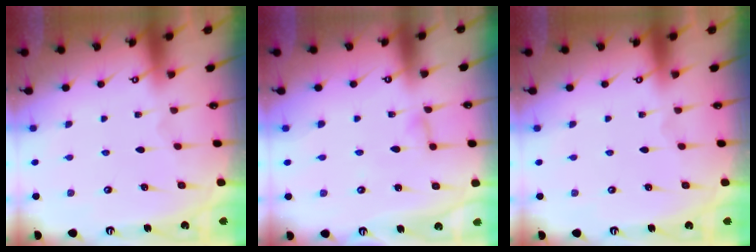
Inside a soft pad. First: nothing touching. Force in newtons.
{"total": 3.0, "press": 3.0, "slide": 0.3}
{"total": 0.0}